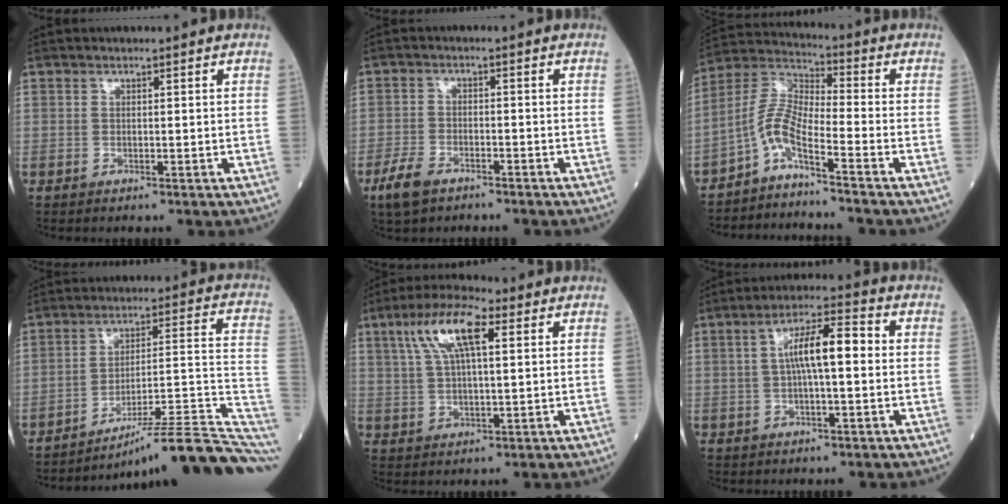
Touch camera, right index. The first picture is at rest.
{"total": 4.9, "force": [-3.5, 2.1, 2.7], "torque": [-0.066, -0.003, -0.063]}
{"total": 6.8, "force": [-4.4, 0.7, 5.1], "torque": [-0.115, 0.014, -0.093]}
{"total": 18.7, "force": [-13.8, 0.4, 12.6], "torque": [-0.107, 0.035, -0.202]}
{"total": 9.8, "force": [4.0, 2.5, 8.6], "torque": [-0.172, 0.023, 0.075]}
{"total": 8.2, "force": [0.6, 1.7, 8.0], "torque": [-0.143, 0.027, 0.006]}